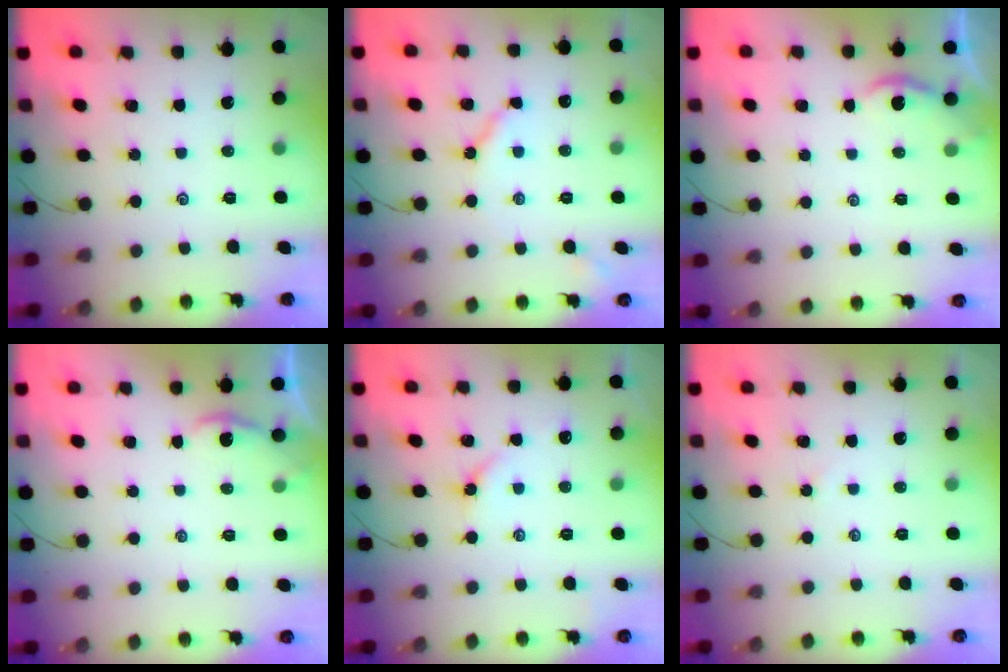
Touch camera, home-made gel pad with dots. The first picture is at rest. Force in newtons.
{"total": 5.1, "press": 5.0, "slide": 0.1}
{"total": 2.0, "press": 2.0, "slide": 0.2}
{"total": 1.5, "press": 1.5, "slide": 0.2}
{"total": 3.8, "press": 3.8, "slide": 0.5}
{"total": 1.8, "press": 1.7, "slide": 0.3}